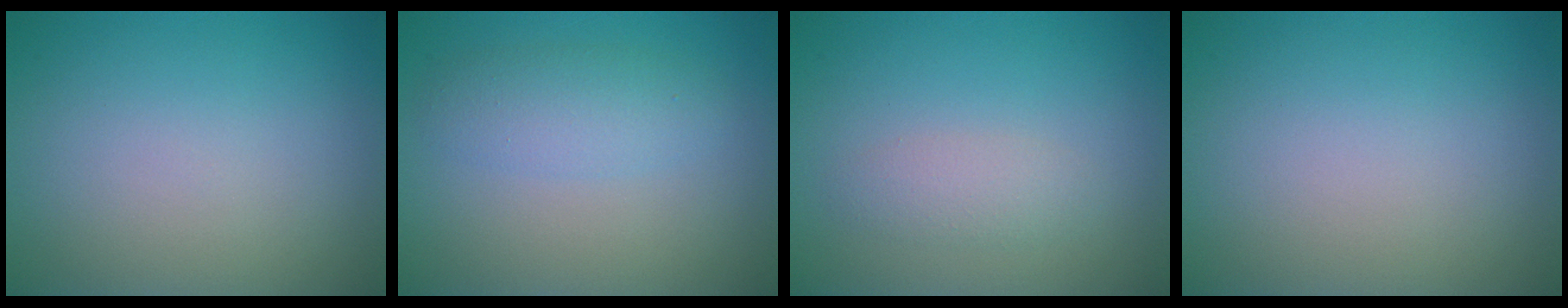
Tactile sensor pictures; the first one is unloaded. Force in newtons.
{"total": 2.7, "press": 2.7, "slide": 0.0}
{"total": 1.7, "press": 1.7, "slide": 0.1}
{"total": 0.0}